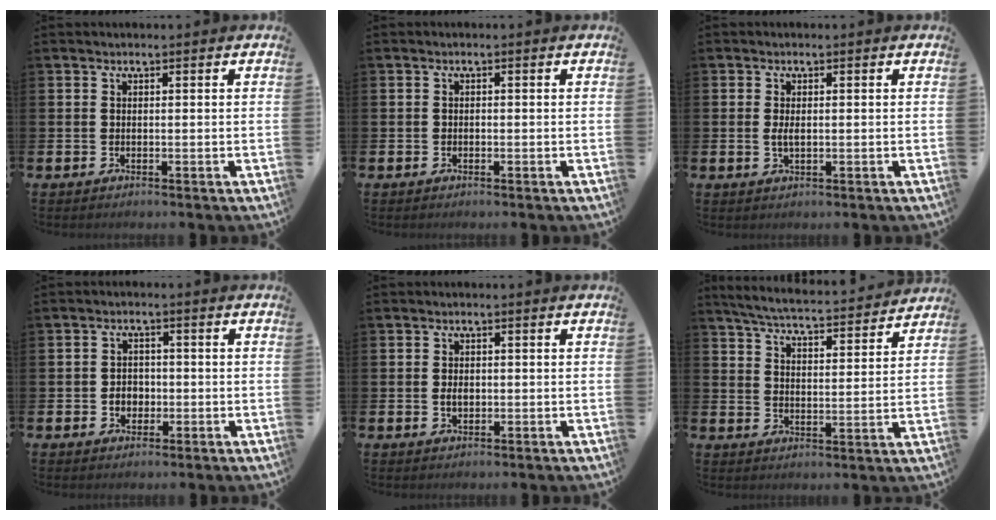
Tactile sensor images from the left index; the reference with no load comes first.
{"total": 0.6, "force": [-0.3, 0.4, 0.1], "torque": [-0.010, 0.007, -0.007]}
{"total": 1.7, "force": [-0.1, 0.7, 1.5], "torque": [-0.029, 0.002, -0.003]}
{"total": 2.7, "force": [-0.7, 2.2, 1.2], "torque": [-0.019, 0.002, -0.020]}
{"total": 1.7, "force": [-0.2, 1.2, 1.2], "torque": [-0.015, 0.002, -0.008]}
{"total": 5.6, "force": [5.4, 0.3, 1.2], "torque": [-0.050, -0.044, 0.093]}